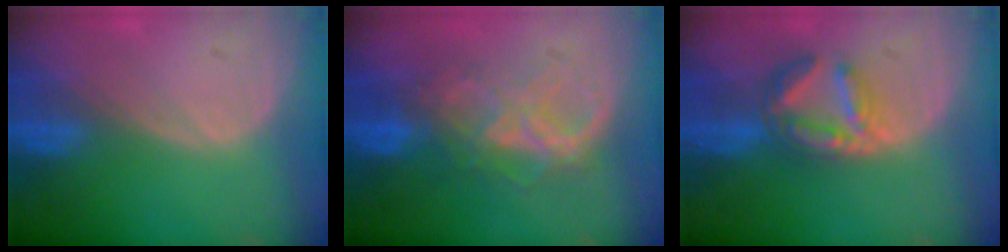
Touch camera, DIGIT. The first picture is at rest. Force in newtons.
{"total": 6.4, "press": 6.3, "slide": 0.7}
{"total": 6.5, "press": 5.9, "slide": 2.8}